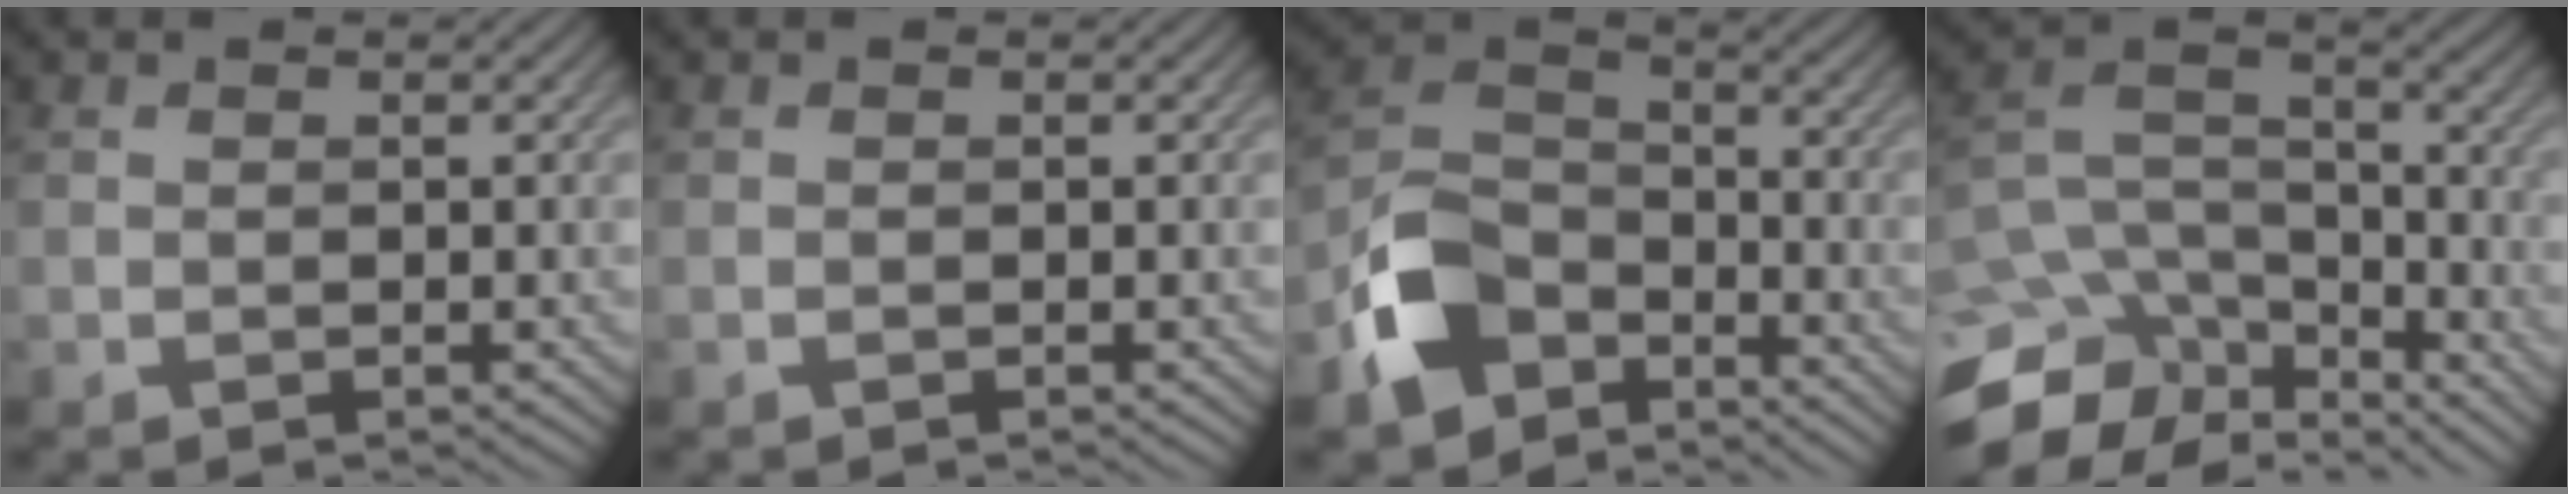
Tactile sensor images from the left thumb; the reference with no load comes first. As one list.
[{"total": 0.0}, {"total": 9.7, "force": [-6.1, 5.9, 4.8], "torque": [-0.102, -0.006, -0.145]}, {"total": 12.5, "force": [-8.9, 6.2, 6.3], "torque": [-0.177, -0.011, -0.129]}]